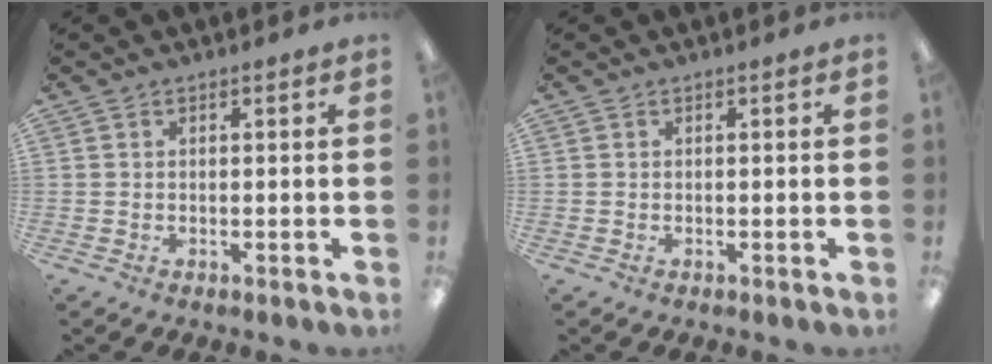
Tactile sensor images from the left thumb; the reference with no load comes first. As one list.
[{"total": 0.0}]